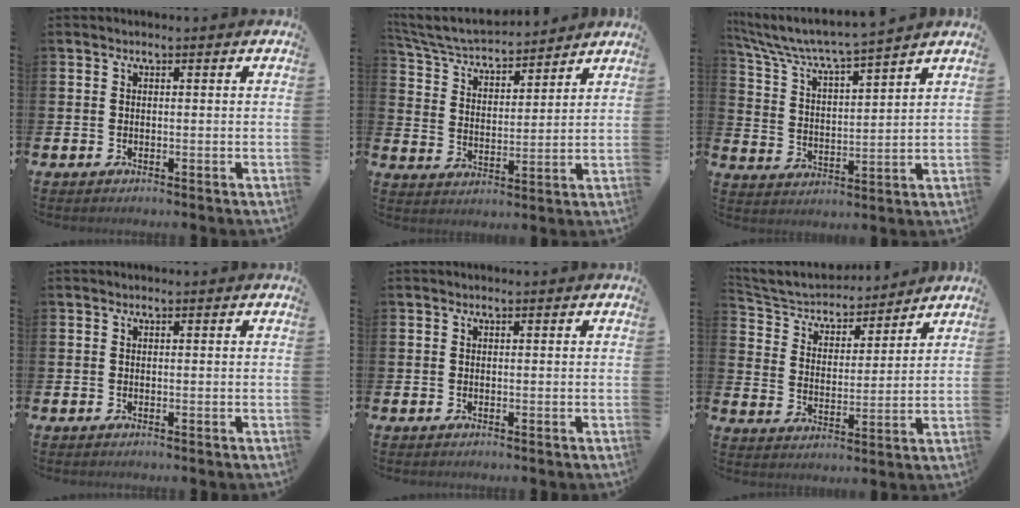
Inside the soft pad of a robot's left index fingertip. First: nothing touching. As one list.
[{"total": 5.8, "force": [5.6, 0.9, 1.3], "torque": [-0.055, -0.038, 0.097]}, {"total": 6.1, "force": [5.7, 0.1, 2.0], "torque": [-0.068, -0.045, 0.093]}, {"total": 0.0}, {"total": 0.0}, {"total": 5.9, "force": [5.5, 1.9, 0.7], "torque": [-0.052, -0.042, 0.094]}]